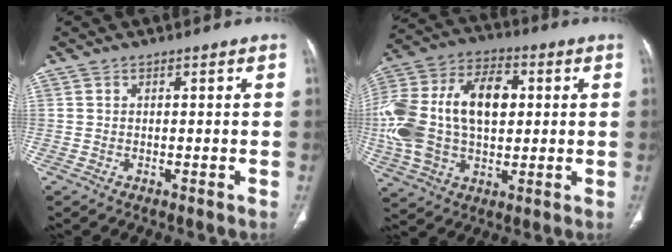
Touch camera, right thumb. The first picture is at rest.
{"total": 23.5, "force": [1.4, 14.9, 18.1], "torque": [-0.380, 0.022, 0.027]}